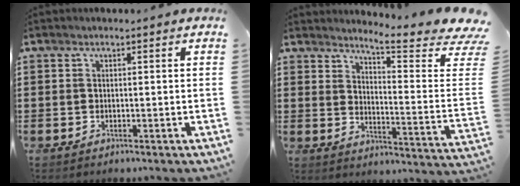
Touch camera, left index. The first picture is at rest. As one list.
[{"total": 6.4, "force": [5.5, -0.4, 3.2], "torque": [-0.065, -0.056, 0.085]}]